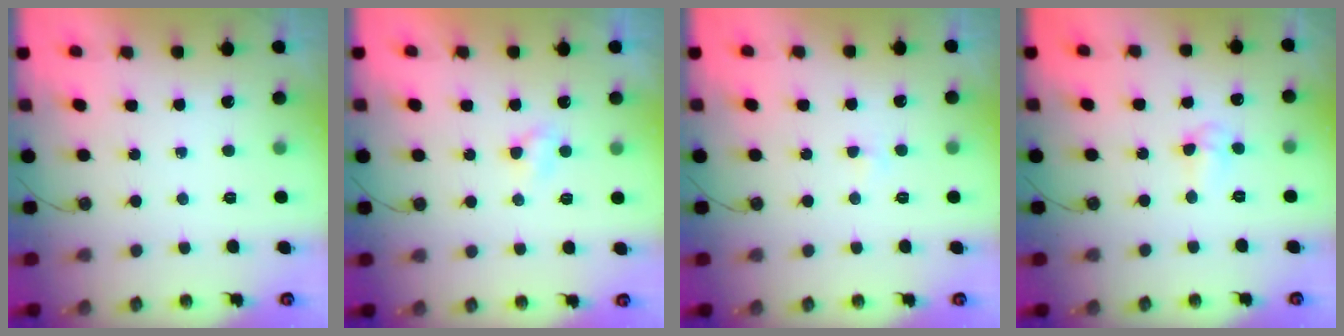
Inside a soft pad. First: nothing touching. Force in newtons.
{"total": 3.2, "press": 3.1, "slide": 0.5}
{"total": 2.1, "press": 2.1, "slide": 0.3}
{"total": 4.0, "press": 3.1, "slide": 2.4}